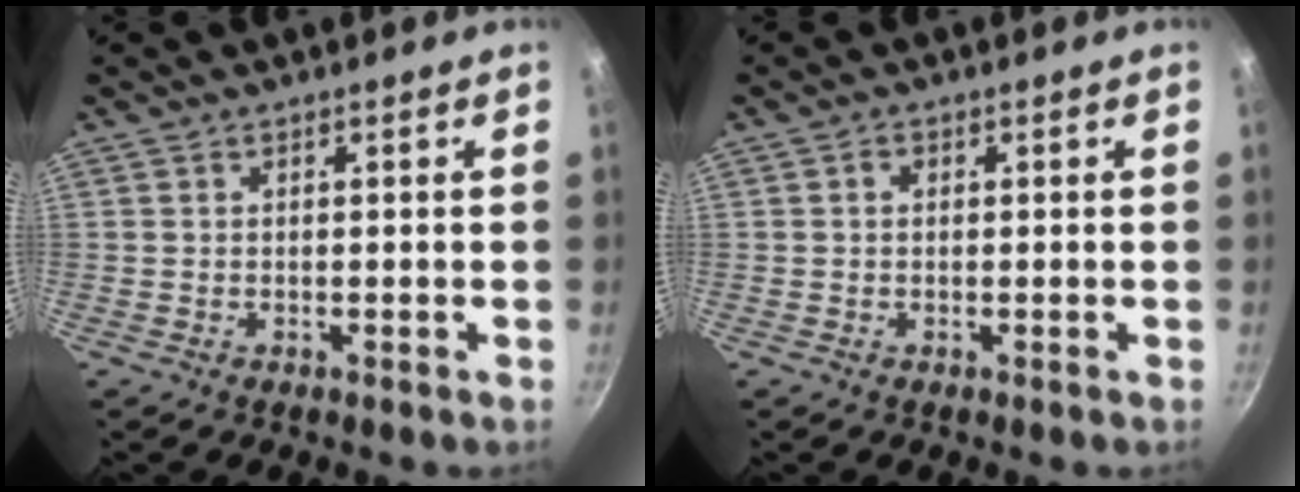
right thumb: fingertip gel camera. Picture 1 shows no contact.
{"total": 1.2, "force": [0.2, 0.9, 0.7], "torque": [-0.011, 0.006, 0.003]}